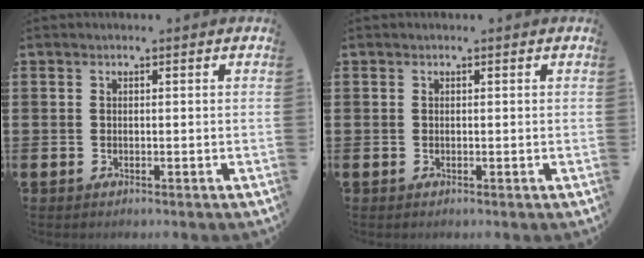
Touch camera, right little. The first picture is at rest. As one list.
[{"total": 0.0}]